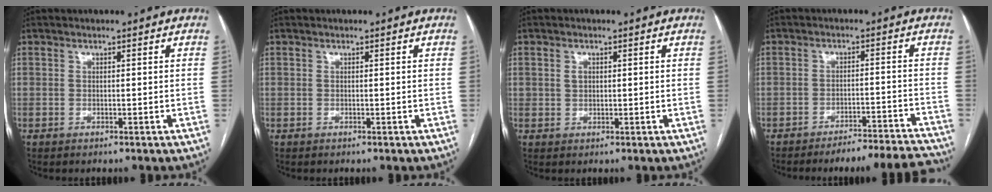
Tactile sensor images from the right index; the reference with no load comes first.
{"total": 0.0}
{"total": 1.3, "force": [0.3, 1.1, 0.8], "torque": [-0.015, 0.003, 0.007]}
{"total": 12.8, "force": [-12.4, -0.1, 3.3], "torque": [-0.023, 0.007, -0.161]}